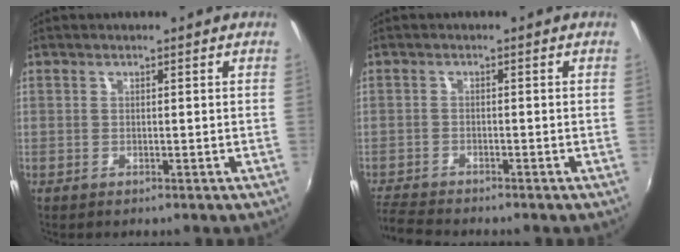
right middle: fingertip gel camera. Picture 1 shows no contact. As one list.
[{"total": 5.3, "force": [-5.1, 0.4, 1.3], "torque": [-0.047, -0.024, -0.098]}]